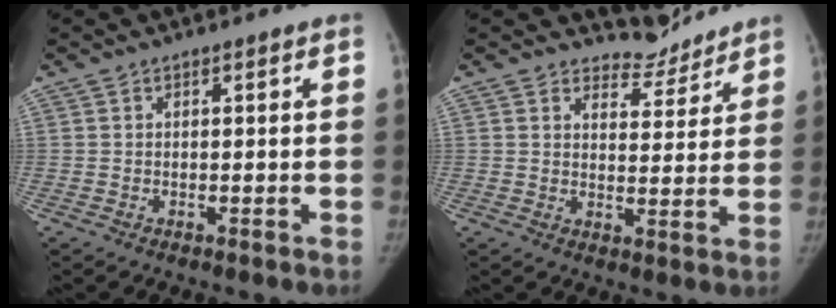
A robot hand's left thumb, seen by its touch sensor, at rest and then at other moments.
{"total": 5.4, "force": [5.1, 1.6, -0.6], "torque": [0.036, -0.054, 0.076]}